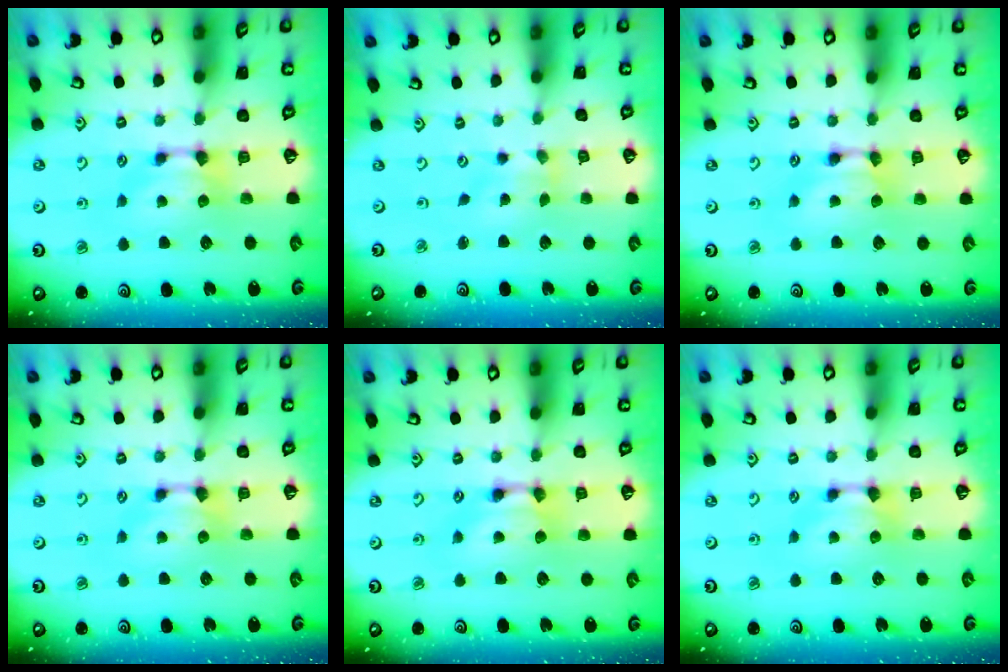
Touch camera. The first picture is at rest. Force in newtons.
{"total": 1.7, "press": 1.3, "slide": 1.1}
{"total": 1.8, "press": 1.8, "slide": 0.1}
{"total": 0.0}
{"total": 1.8, "press": 1.8, "slide": 0.1}
{"total": 0.0}